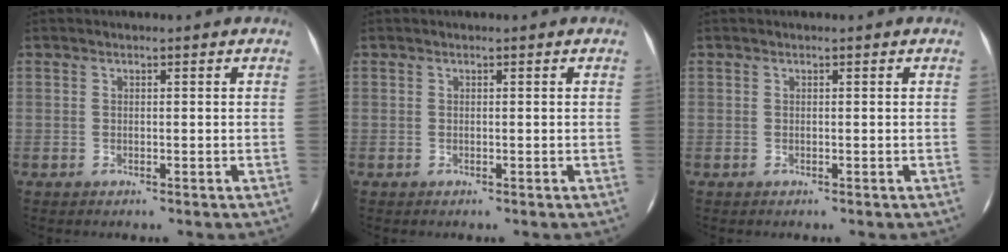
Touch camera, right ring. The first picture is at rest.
{"total": 0.0}
{"total": 0.0}